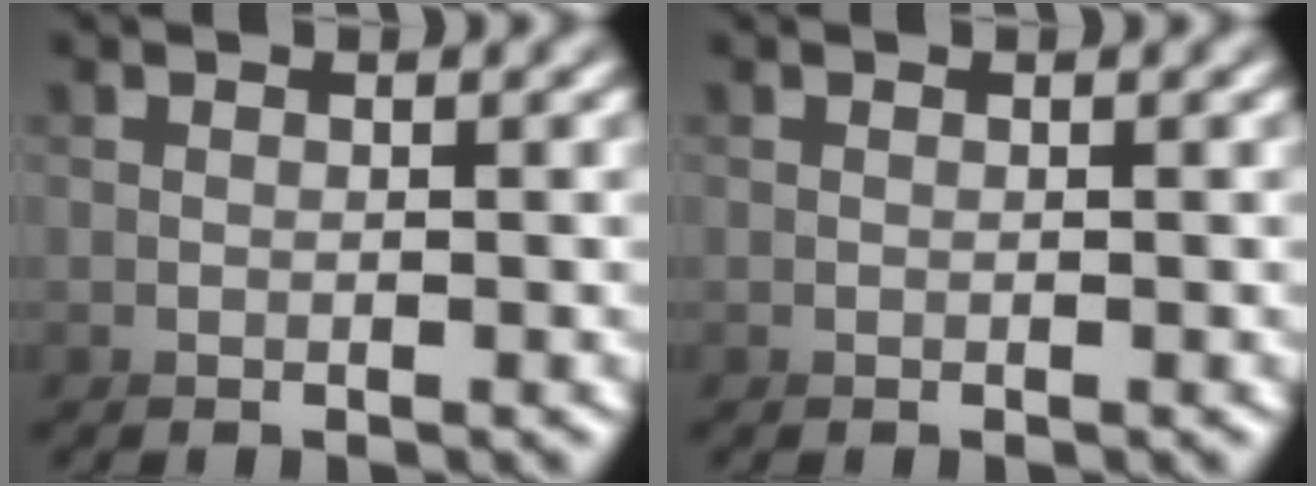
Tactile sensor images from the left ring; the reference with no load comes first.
{"total": 0.0}